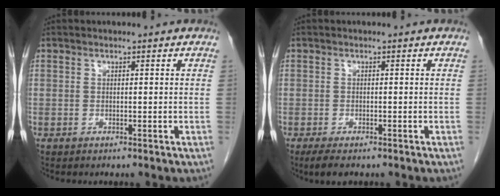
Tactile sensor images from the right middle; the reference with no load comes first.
{"total": 3.0, "force": [-2.1, 1.0, 1.8], "torque": [-0.036, -0.008, -0.031]}